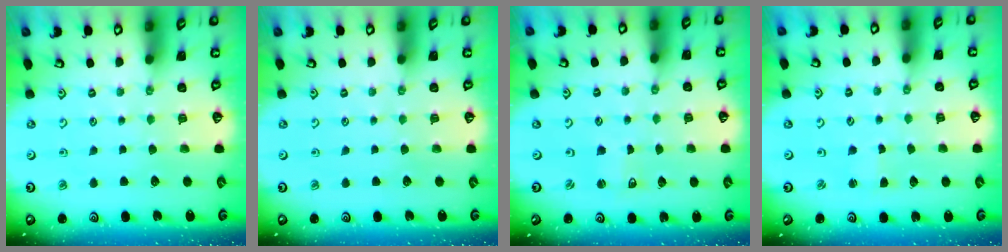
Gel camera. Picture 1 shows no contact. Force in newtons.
{"total": 0.0}
{"total": 1.4, "press": 1.4, "slide": 0.1}
{"total": 1.3, "press": 1.2, "slide": 0.3}